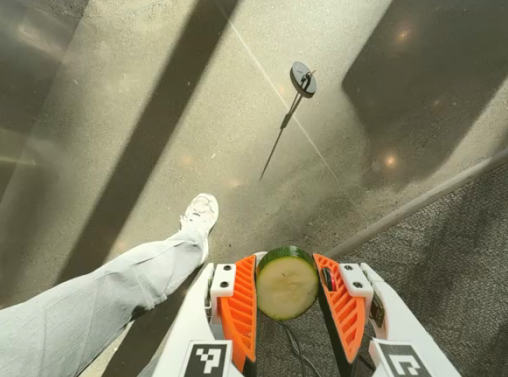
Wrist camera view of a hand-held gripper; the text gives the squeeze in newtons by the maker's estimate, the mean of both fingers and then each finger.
{"total": 12.9, "left": 13.3, "right": 12.5}